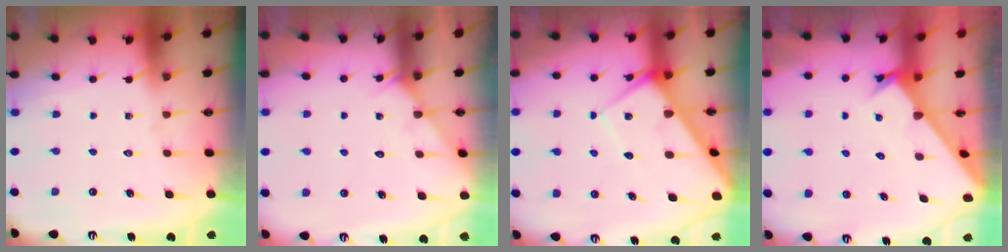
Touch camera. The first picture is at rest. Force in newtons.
{"total": 3.6, "press": 3.6, "slide": 0.4}
{"total": 8.4, "press": 8.4, "slide": 0.8}
{"total": 2.4, "press": 2.4, "slide": 0.1}